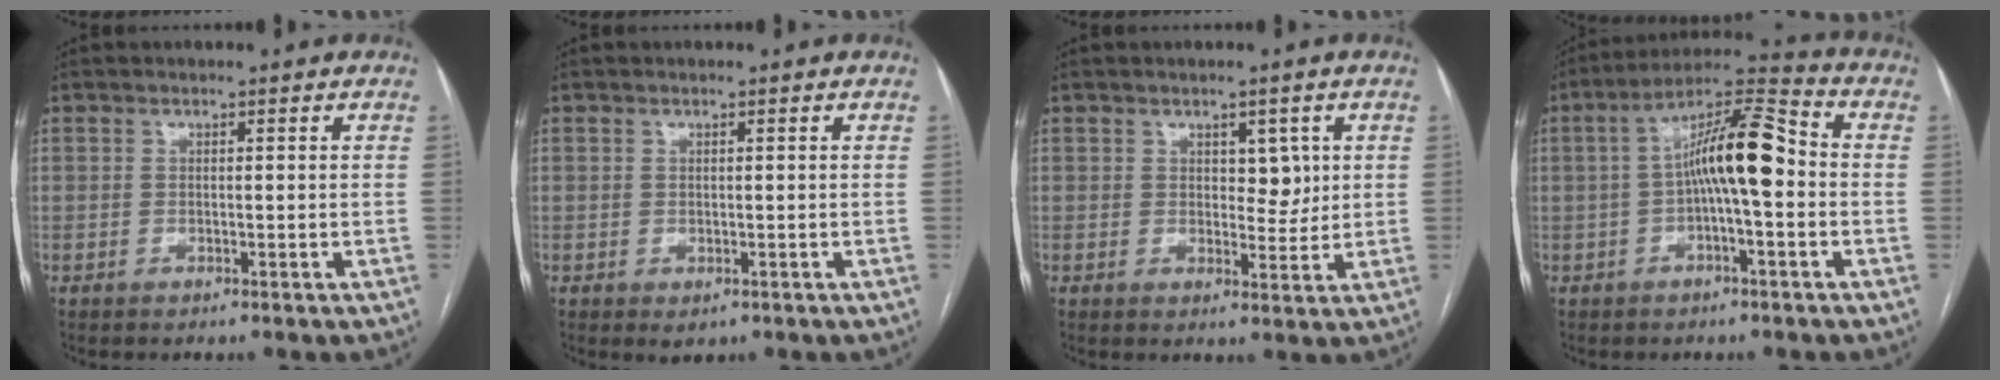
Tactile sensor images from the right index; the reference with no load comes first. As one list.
[{"total": 1.3, "force": [-0.3, 0.9, 0.9], "torque": [-0.009, -0.002, 0.003]}, {"total": 3.8, "force": [1.3, 2.1, 2.9], "torque": [-0.035, -0.002, 0.020]}, {"total": 11.4, "force": [-0.4, 2.1, 11.2], "torque": [-0.193, 0.035, -0.010]}]